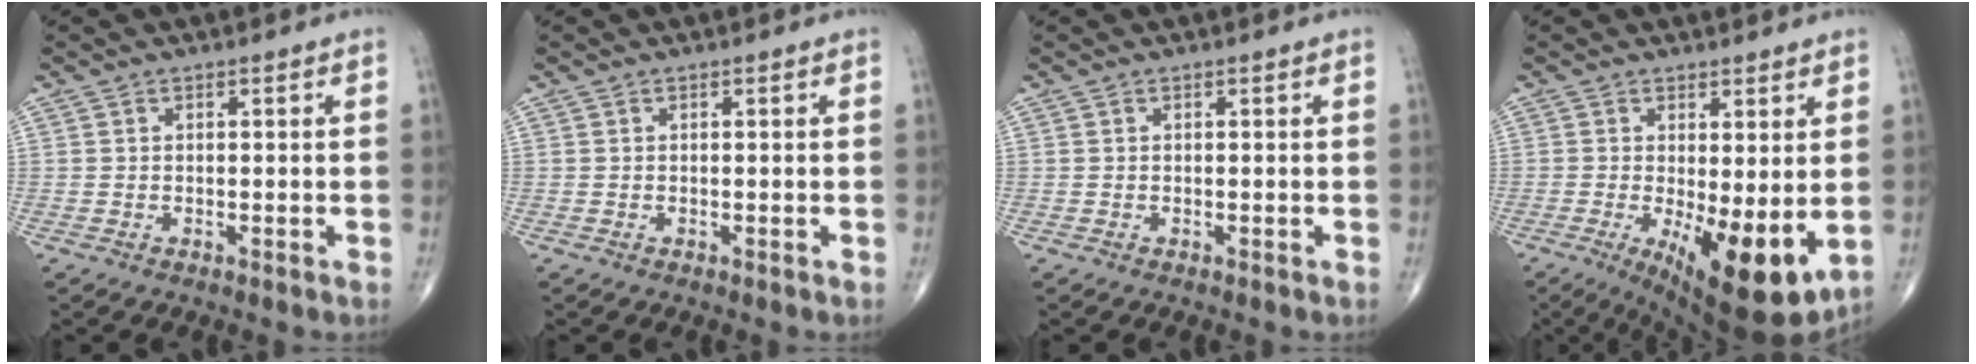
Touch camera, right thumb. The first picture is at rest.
{"total": 0.0}
{"total": 0.0}
{"total": 12.8, "force": [-2.1, 4.3, 11.8], "torque": [-0.171, -0.030, -0.018]}